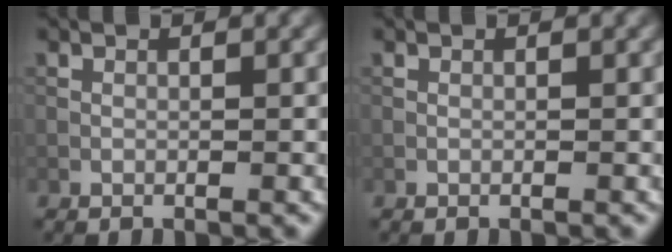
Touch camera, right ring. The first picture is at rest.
{"total": 0.0}